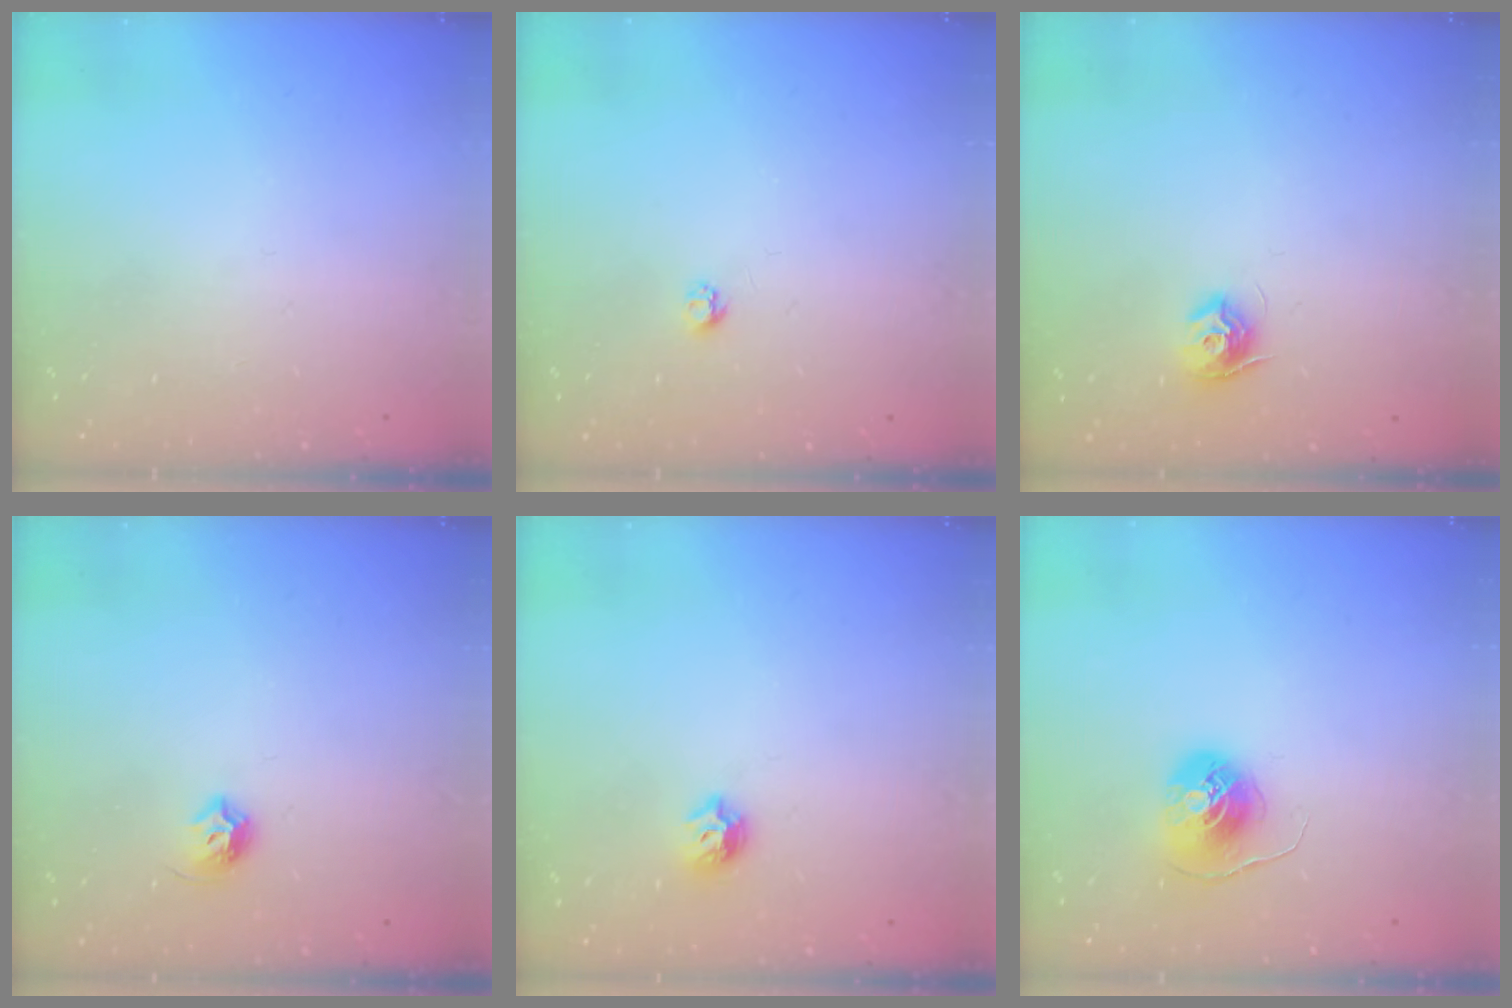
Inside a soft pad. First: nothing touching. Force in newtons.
{"total": 2.7, "press": 2.7, "slide": 0.4}
{"total": 8.7, "press": 8.7, "slide": 0.1}
{"total": 6.0, "press": 5.9, "slide": 1.1}
{"total": 5.6, "press": 5.5, "slide": 0.9}
{"total": 7.5, "press": 7.5, "slide": 0.1}